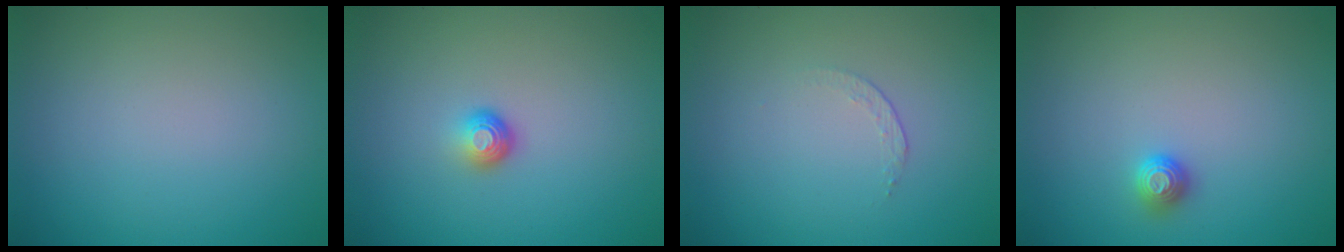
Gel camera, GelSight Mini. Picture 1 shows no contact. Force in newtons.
{"total": 1.6, "press": 1.0, "slide": 1.2}
{"total": 0.7, "press": 0.4, "slide": 0.6}
{"total": 1.1, "press": 1.1, "slide": 0.4}